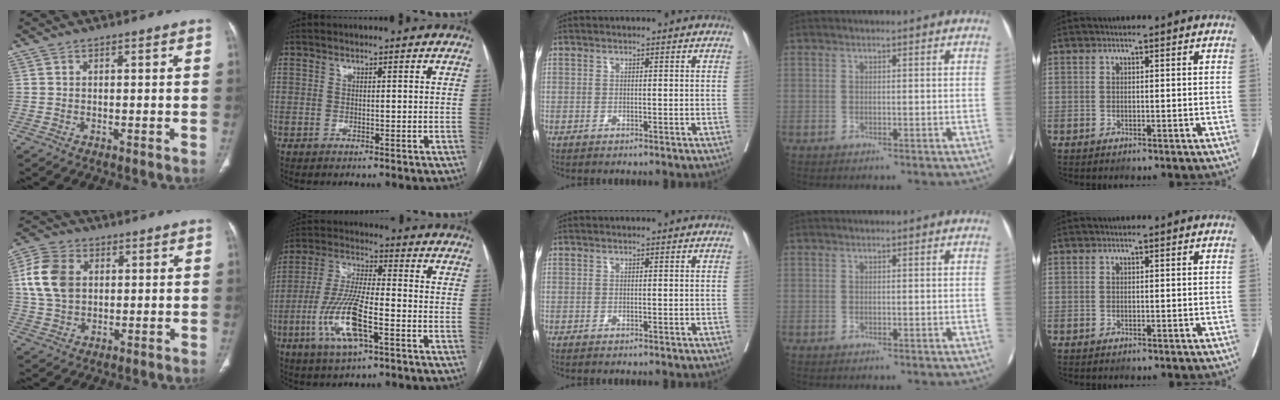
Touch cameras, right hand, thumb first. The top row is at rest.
{"thumb": {"total": 11.0, "force": [2.1, 8.1, 7.1], "torque": [-0.133, 0.004, 0.040]}, "index": {"total": 12.8, "force": [-4.6, 2.8, 11.5], "torque": [-0.244, -0.009, -0.084]}}